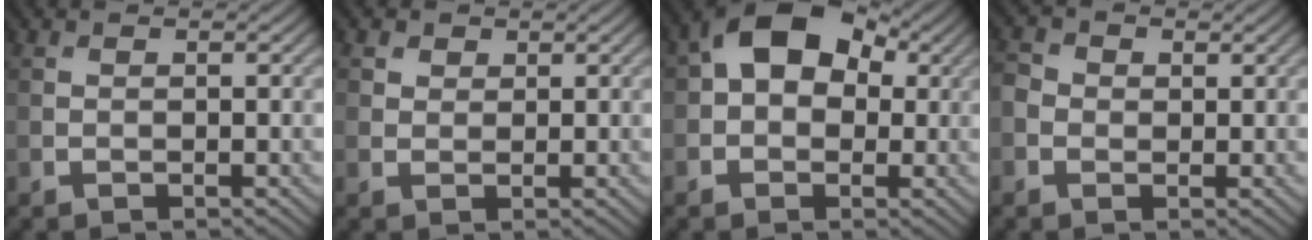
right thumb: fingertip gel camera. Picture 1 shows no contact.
{"total": 1.9, "force": [1.2, 1.5, 0.5], "torque": [-0.013, -0.005, 0.020]}
{"total": 10.1, "force": [2.2, 6.9, 7.0], "torque": [-0.117, 0.023, 0.021]}
{"total": 2.3, "force": [0.0, 2.0, 1.1], "torque": [-0.030, 0.002, -0.007]}